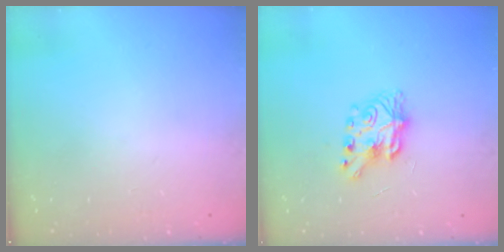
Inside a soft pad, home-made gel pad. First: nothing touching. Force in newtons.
{"total": 7.9, "press": 7.9, "slide": 0.3}